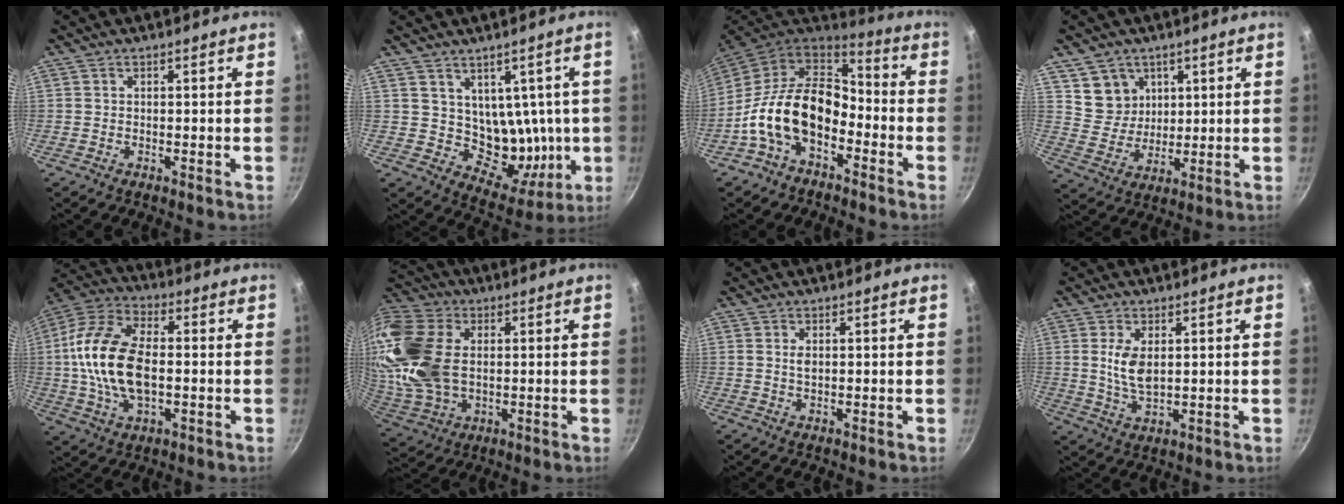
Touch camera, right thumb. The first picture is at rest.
{"total": 12.1, "force": [1.8, 9.2, 7.7], "torque": [-0.064, -0.034, 0.045]}
{"total": 16.9, "force": [-4.9, 10.8, 12.0], "torque": [-0.188, 0.055, -0.104]}
{"total": 7.7, "force": [3.6, 6.6, 1.9], "torque": [-0.009, -0.020, 0.074]}
{"total": 17.8, "force": [-0.5, 10.2, 14.6], "torque": [-0.279, 0.024, -0.021]}
{"total": 23.5, "force": [3.4, 16.1, 16.8], "torque": [-0.361, 0.000, 0.067]}
{"total": 1.6, "force": [0.4, 0.9, 1.3], "torque": [-0.024, 0.000, 0.008]}
{"total": 6.4, "force": [1.3, 3.3, 5.2], "torque": [-0.098, -0.016, 0.029]}